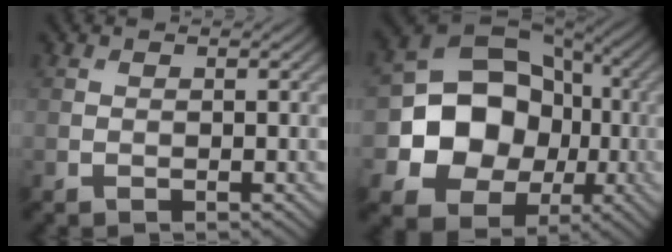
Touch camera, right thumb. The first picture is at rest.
{"total": 13.6, "force": [-1.9, 11.5, 7.1], "torque": [-0.145, -0.011, -0.051]}